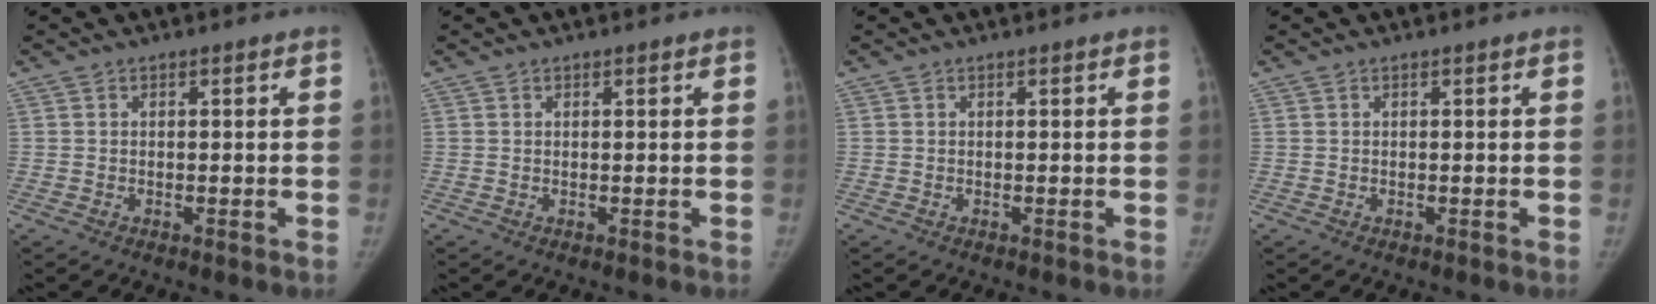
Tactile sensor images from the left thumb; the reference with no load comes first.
{"total": 0.0}
{"total": 0.0}
{"total": 0.0}